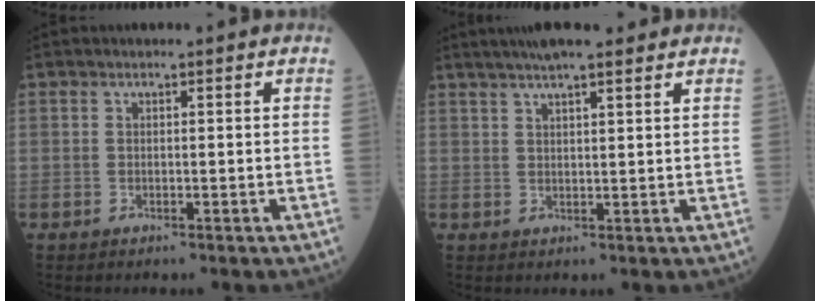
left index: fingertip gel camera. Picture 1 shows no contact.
{"total": 8.9, "force": [7.2, 0.9, 5.2], "torque": [-0.078, 0.030, 0.104]}